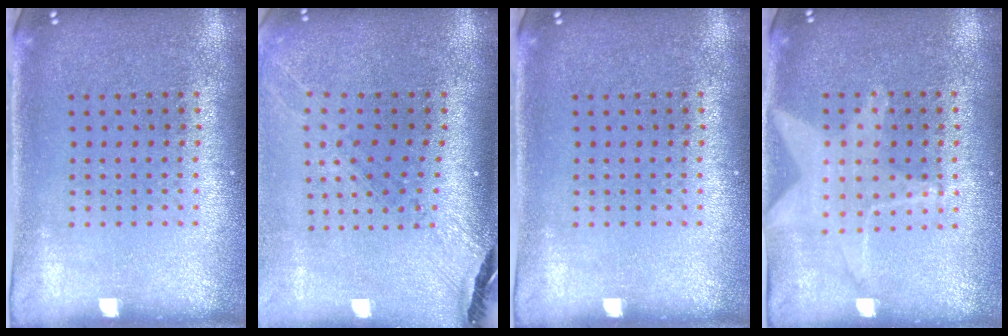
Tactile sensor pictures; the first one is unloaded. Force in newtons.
{"total": 1.5, "press": 1.4, "slide": 0.5}
{"total": 0.0}
{"total": 1.4, "press": 1.3, "slide": 0.4}